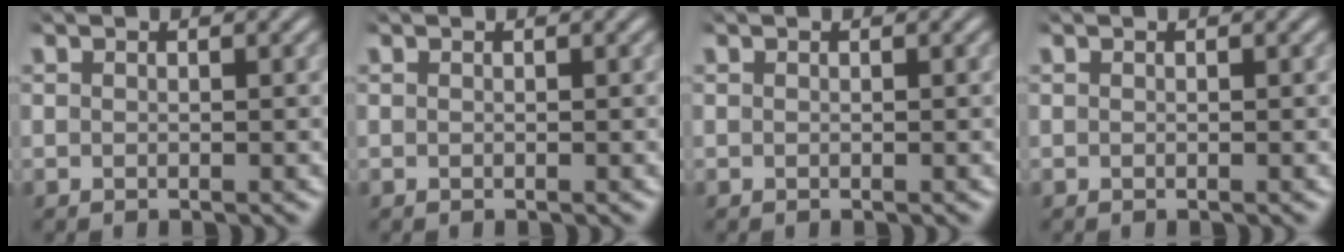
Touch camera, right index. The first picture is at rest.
{"total": 0.0}
{"total": 0.0}
{"total": 0.0}